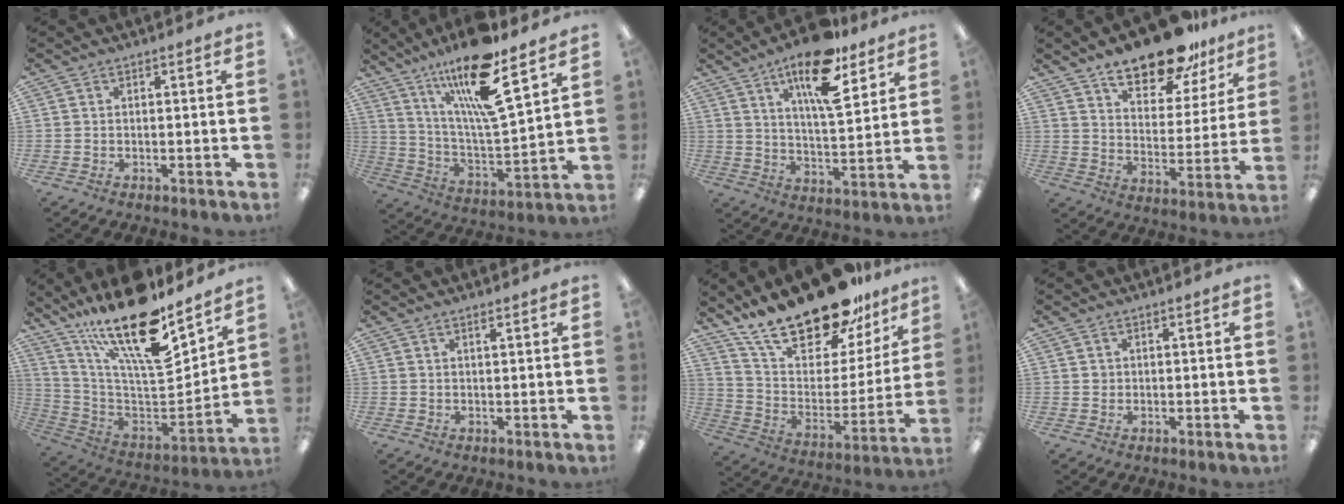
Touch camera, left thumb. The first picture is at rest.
{"total": 19.7, "force": [13.9, 4.0, 13.3], "torque": [-0.246, -0.076, 0.230]}
{"total": 16.7, "force": [10.9, 5.6, 11.3], "torque": [-0.179, -0.053, 0.177]}
{"total": 17.1, "force": [13.8, 6.4, 7.9], "torque": [-0.121, -0.089, 0.238]}
{"total": 24.5, "force": [17.7, 7.2, 15.4], "torque": [-0.278, -0.131, 0.301]}
{"total": 1.0, "force": [0.8, 0.1, 0.5], "torque": [-0.011, 0.000, 0.014]}
{"total": 25.2, "force": [20.0, 9.3, 12.2], "torque": [-0.197, -0.140, 0.345]}
{"total": 1.1, "force": [0.3, 1.0, 0.1], "torque": [-0.002, 0.005, 0.005]}